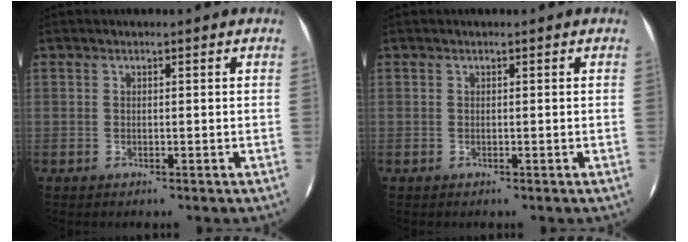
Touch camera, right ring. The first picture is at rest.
{"total": 0.0}